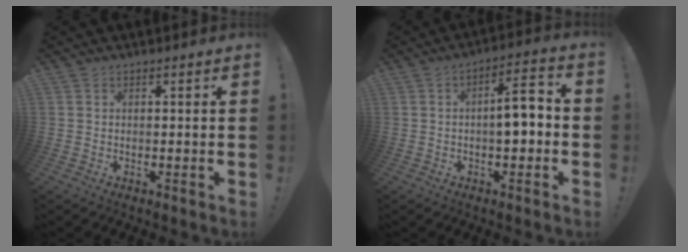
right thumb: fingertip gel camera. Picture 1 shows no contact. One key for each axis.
{"total": 8.6, "fx": -1.4, "fy": 3.3, "fz": 7.8, "tx": -0.108, "ty": 0.009, "tz": -0.026}